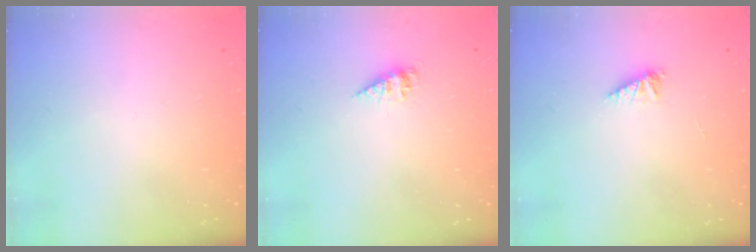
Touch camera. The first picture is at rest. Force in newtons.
{"total": 2.1, "press": 2.1, "slide": 0.2}
{"total": 2.4, "press": 2.4, "slide": 0.3}